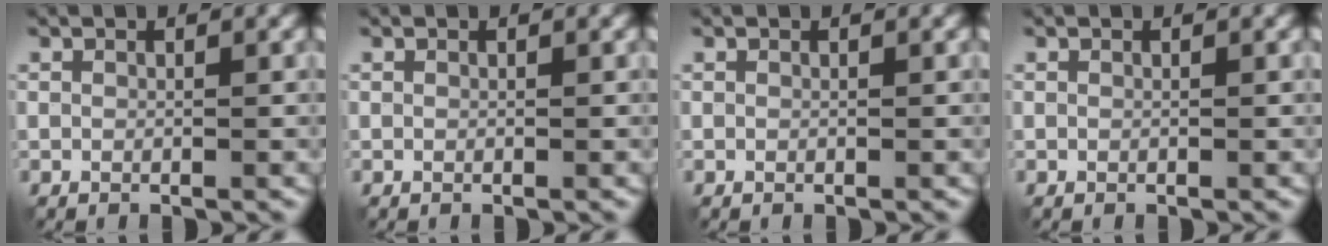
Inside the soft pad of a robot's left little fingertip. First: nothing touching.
{"total": 0.0}
{"total": 0.0}
{"total": 0.0}